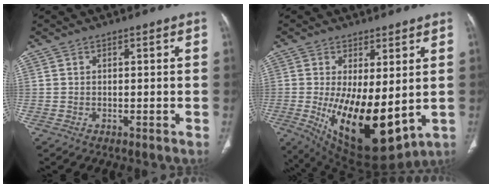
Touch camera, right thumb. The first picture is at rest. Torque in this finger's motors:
{"motor_torque": [2.42, 2.59, 1.55, -1.23, 0.67]}